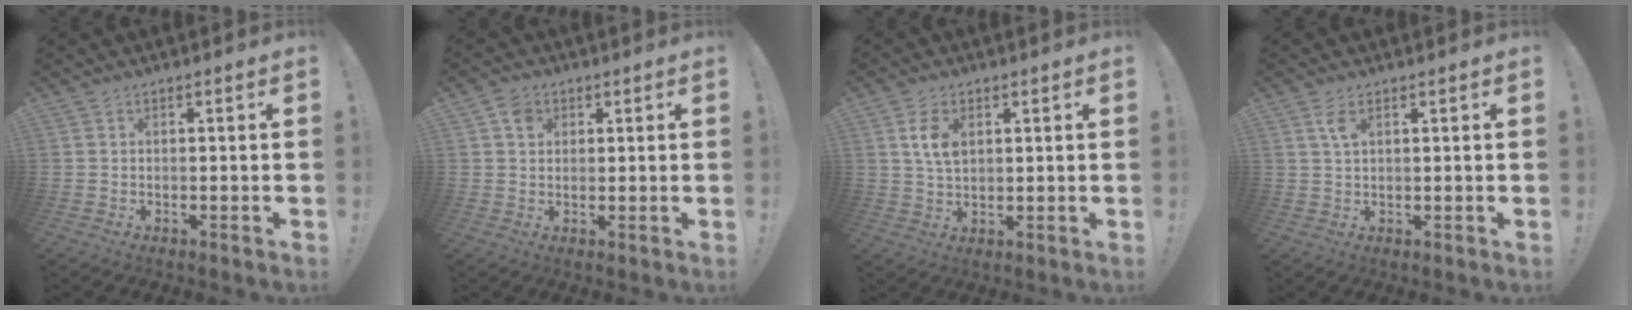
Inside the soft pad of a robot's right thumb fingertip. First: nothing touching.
{"total": 3.9, "force": [1.6, 3.1, 1.6], "torque": [-0.022, -0.001, 0.029]}
{"total": 6.5, "force": [2.2, 4.0, 4.6], "torque": [-0.077, -0.010, 0.037]}
{"total": 3.2, "force": [1.3, 1.2, 2.6], "torque": [-0.048, -0.002, 0.022]}